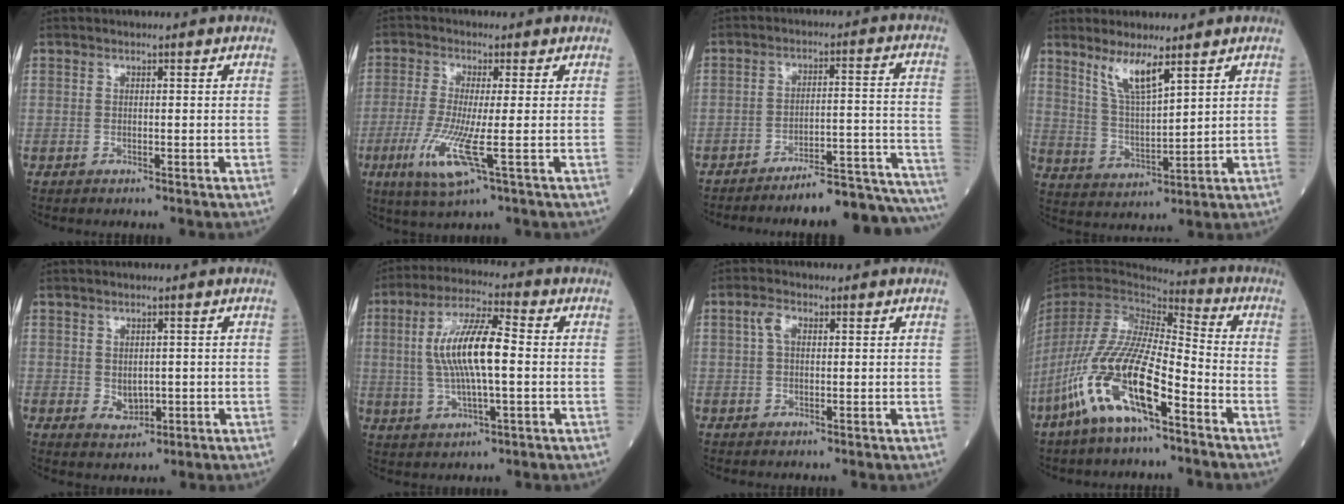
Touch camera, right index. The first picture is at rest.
{"total": 8.1, "force": [-2.4, 0.1, 7.7], "torque": [-0.167, -0.026, -0.049]}
{"total": 17.7, "force": [-17.0, -0.4, 5.0], "torque": [-0.015, 0.026, -0.226]}
{"total": 6.8, "force": [4.6, 0.7, 5.0], "torque": [-0.101, -0.012, 0.093]}
{"total": 2.7, "force": [-0.1, 1.9, 1.9], "torque": [-0.031, -0.004, 0.008]}
{"total": 11.3, "force": [0.6, 2.2, 11.1], "torque": [-0.219, 0.014, 0.011]}
{"total": 2.4, "force": [0.8, 1.3, 1.9], "torque": [-0.045, 0.012, 0.017]}
{"total": 16.6, "force": [-8.4, 3.5, 13.9], "torque": [-0.297, -0.022, -0.159]}